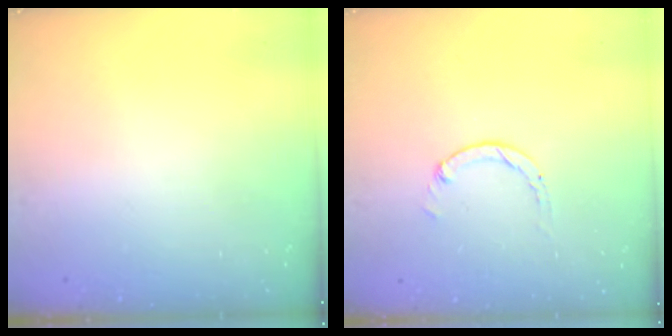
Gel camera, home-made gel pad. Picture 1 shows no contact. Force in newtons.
{"total": 1.3, "press": 1.2, "slide": 0.2}